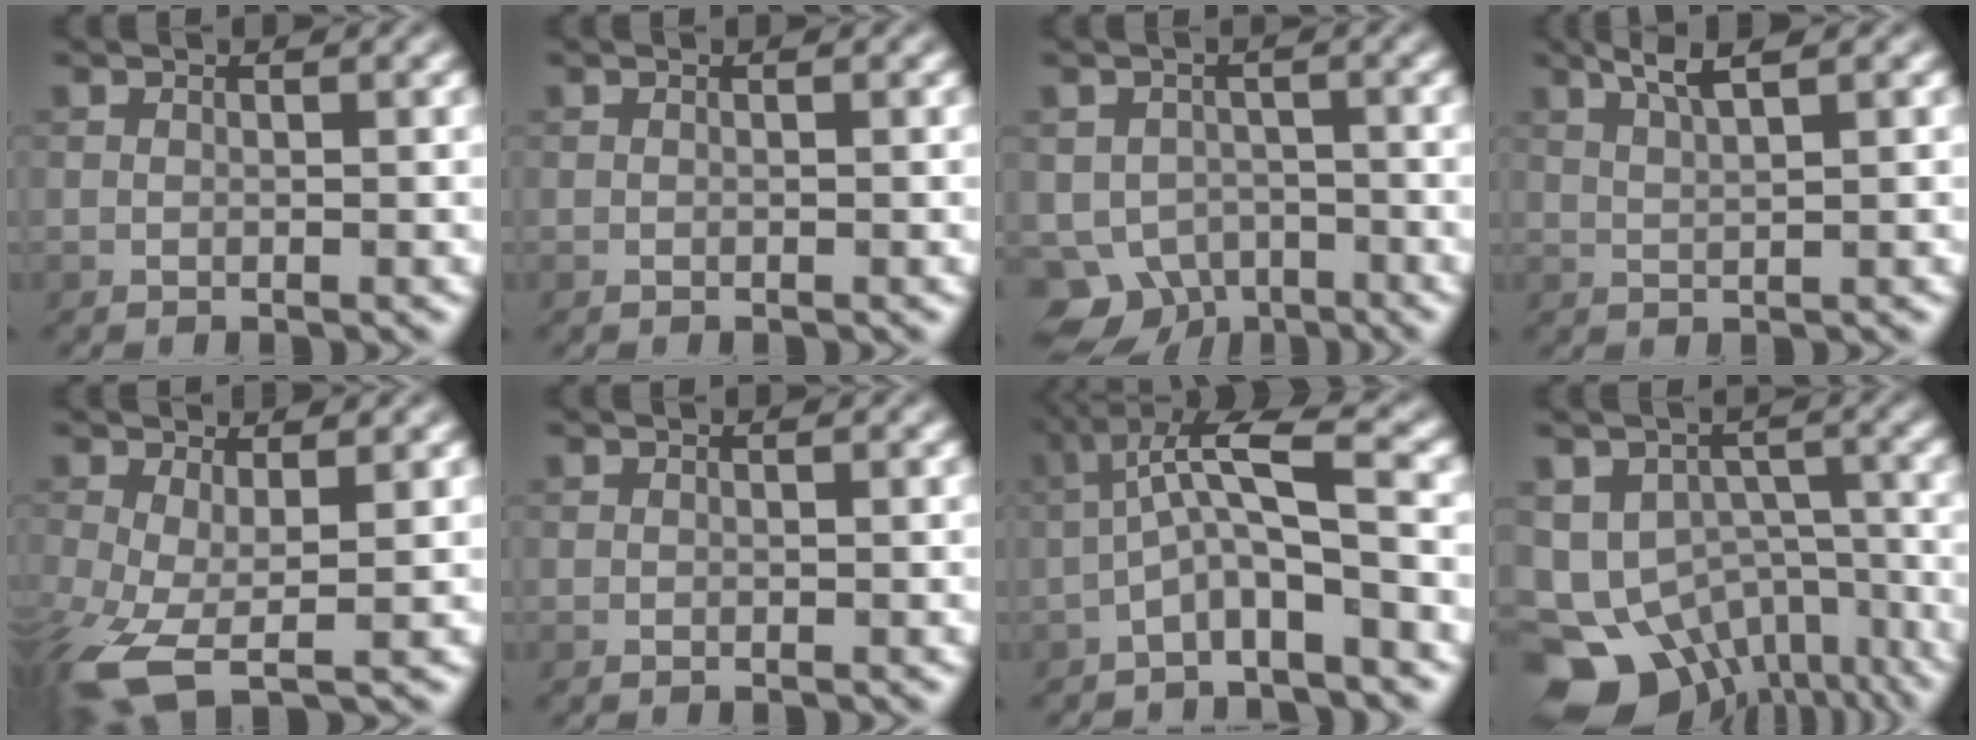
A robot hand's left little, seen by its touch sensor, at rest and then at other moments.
{"total": 0.0}
{"total": 4.8, "force": [-2.9, 3.5, 1.4], "torque": [-0.011, -0.007, -0.054]}
{"total": 2.9, "force": [1.8, 0.4, 2.2], "torque": [-0.043, 0.007, 0.035]}
{"total": 6.4, "force": [-2.3, 2.5, 5.4], "torque": [-0.135, -0.018, -0.047]}
{"total": 0.0}
{"total": 5.1, "force": [-1.5, 0.9, 4.8], "torque": [-0.092, 0.024, -0.038]}
{"total": 14.6, "force": [-8.8, 10.0, 5.9], "torque": [-0.111, -0.044, -0.108]}